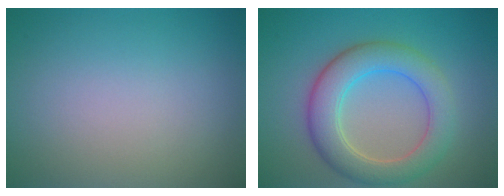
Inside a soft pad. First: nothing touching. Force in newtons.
{"total": 6.0, "press": 5.9, "slide": 0.4}